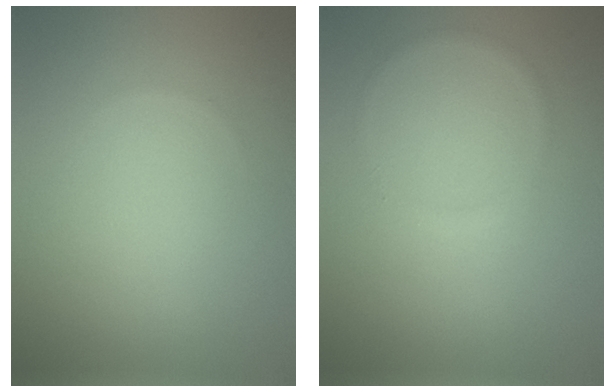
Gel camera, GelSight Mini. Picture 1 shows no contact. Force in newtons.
{"total": 0.8, "press": 0.8, "slide": 0.1}